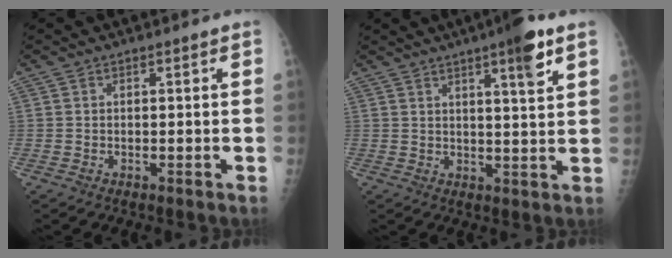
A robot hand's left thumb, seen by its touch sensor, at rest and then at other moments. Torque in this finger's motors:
{"motor_torque": [1.06, 0.84, 0.72, -0.36, 0.06]}